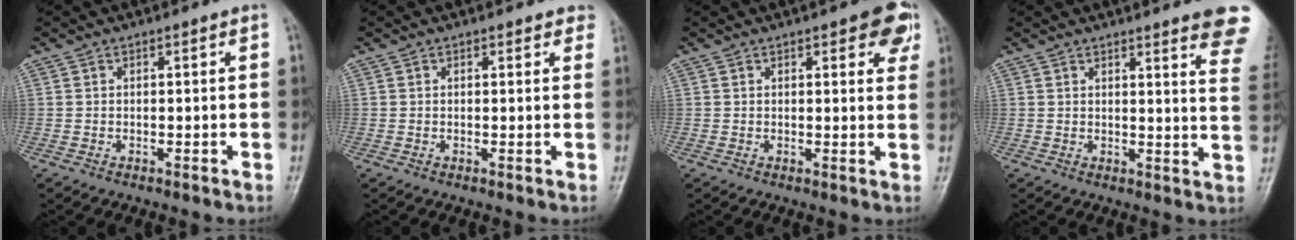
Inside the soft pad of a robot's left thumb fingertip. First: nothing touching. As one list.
[{"total": 2.1, "force": [1.5, 1.2, 0.8], "torque": [0.016, -0.003, 0.006]}, {"total": 6.7, "force": [3.3, 2.6, 5.1], "torque": [-0.034, -0.009, 0.031]}, {"total": 12.9, "force": [9.3, 1.9, 8.6], "torque": [-0.075, -0.047, 0.091]}]